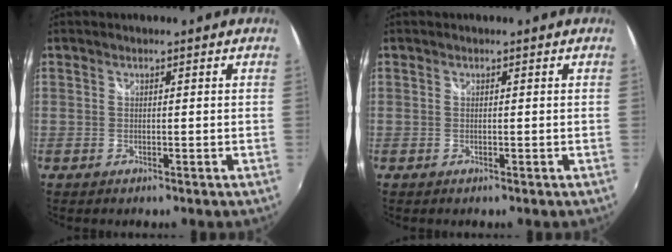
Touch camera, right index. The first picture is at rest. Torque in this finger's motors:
{"motor_torque": [-0.01, 0.01, 0.00, 0.01]}